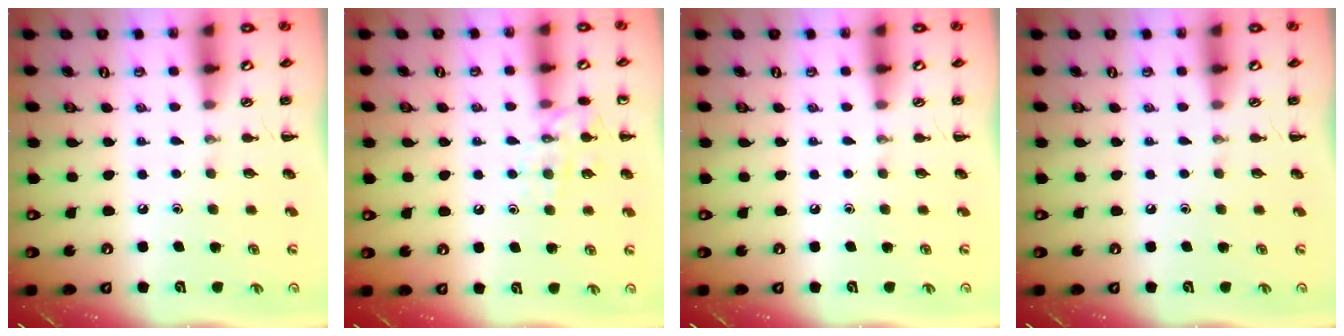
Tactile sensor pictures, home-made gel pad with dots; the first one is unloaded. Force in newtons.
{"total": 10.3, "press": 10.3, "slide": 0.9}
{"total": 0.0}
{"total": 0.0}